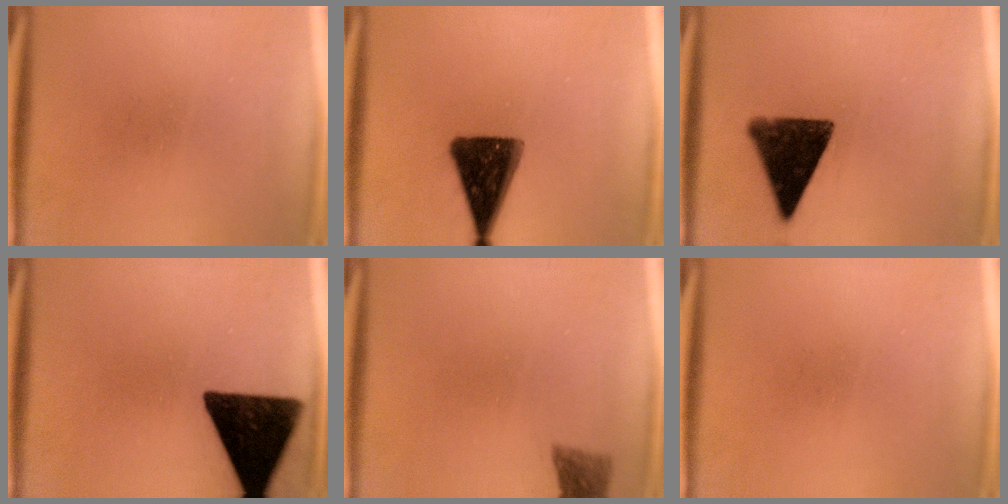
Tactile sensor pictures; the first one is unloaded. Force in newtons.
{"total": 13.8}
{"total": 12.8}
{"total": 16.6}
{"total": 2.8}
{"total": 0.0}